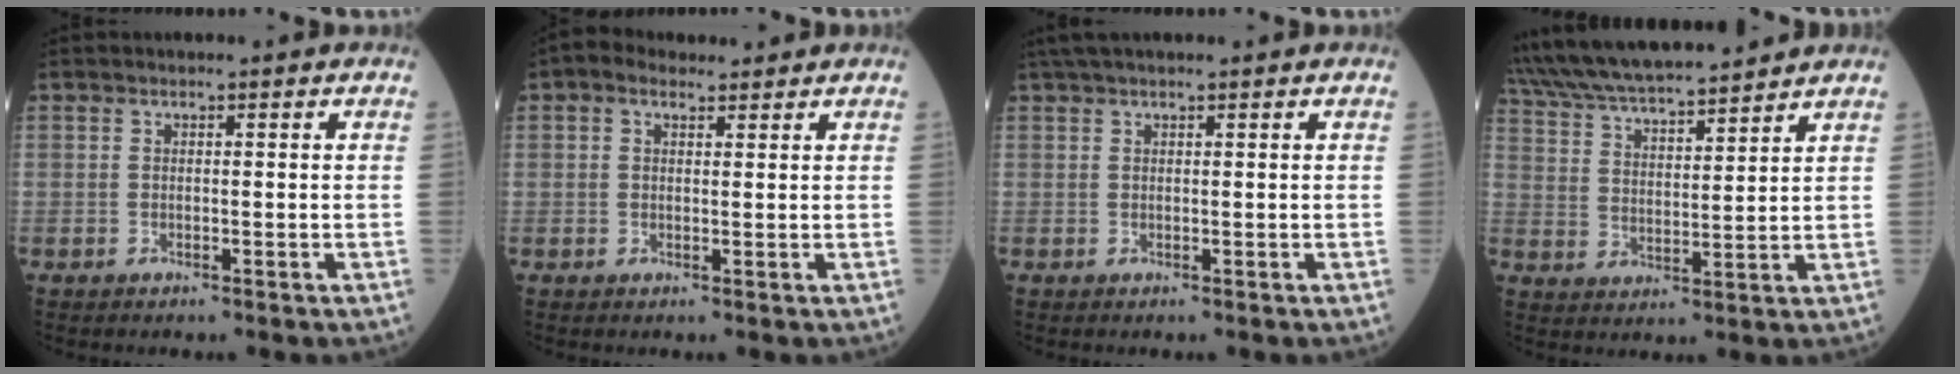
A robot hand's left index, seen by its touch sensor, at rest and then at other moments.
{"total": 2.7, "force": [1.7, 1.6, 1.3], "torque": [-0.036, 0.025, 0.031]}
{"total": 3.7, "force": [3.0, 0.1, 2.0], "torque": [-0.034, 0.031, 0.055]}
{"total": 16.5, "force": [15.1, 1.8, 6.4], "torque": [-0.124, 0.026, 0.261]}